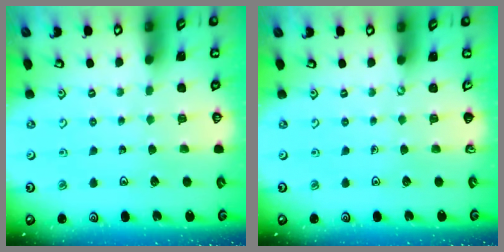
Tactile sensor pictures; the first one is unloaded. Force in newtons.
{"total": 0.0}